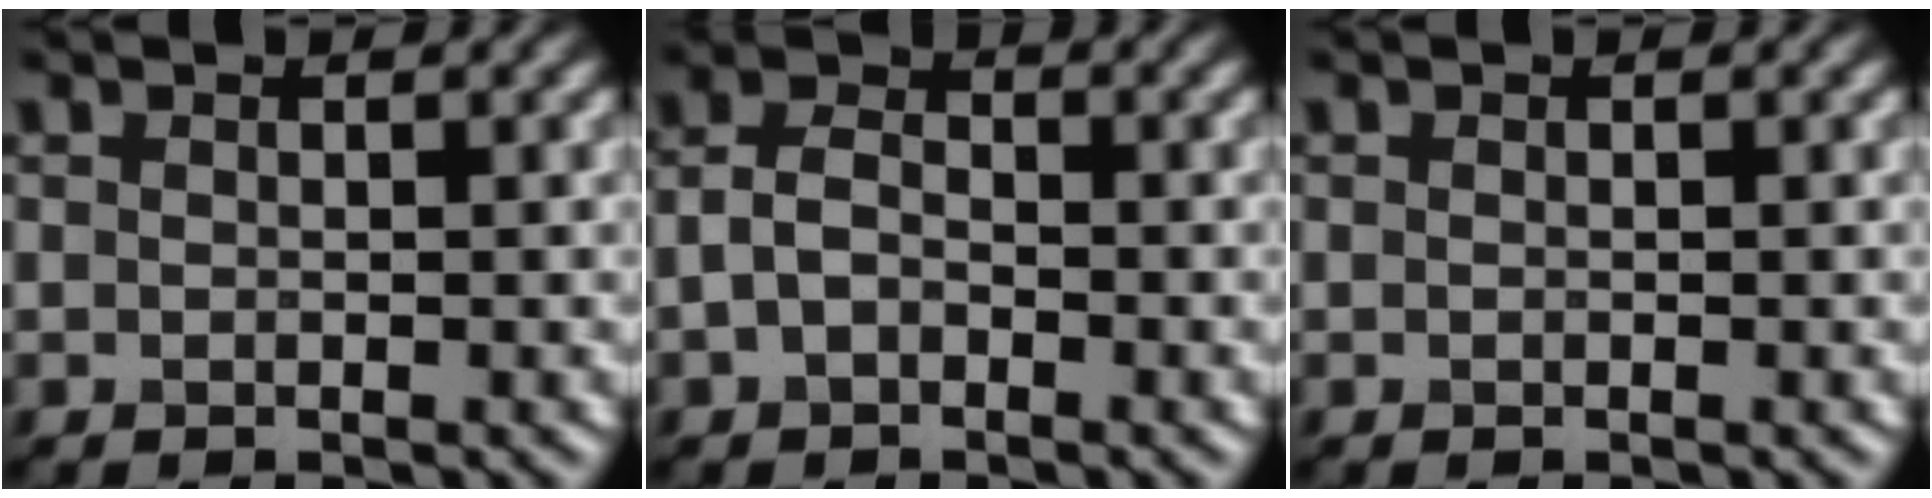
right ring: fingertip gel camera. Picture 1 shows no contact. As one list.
[{"total": 2.5, "force": [-0.8, 1.7, 1.7], "torque": [-0.036, 0.007, -0.023]}, {"total": 0.0}]